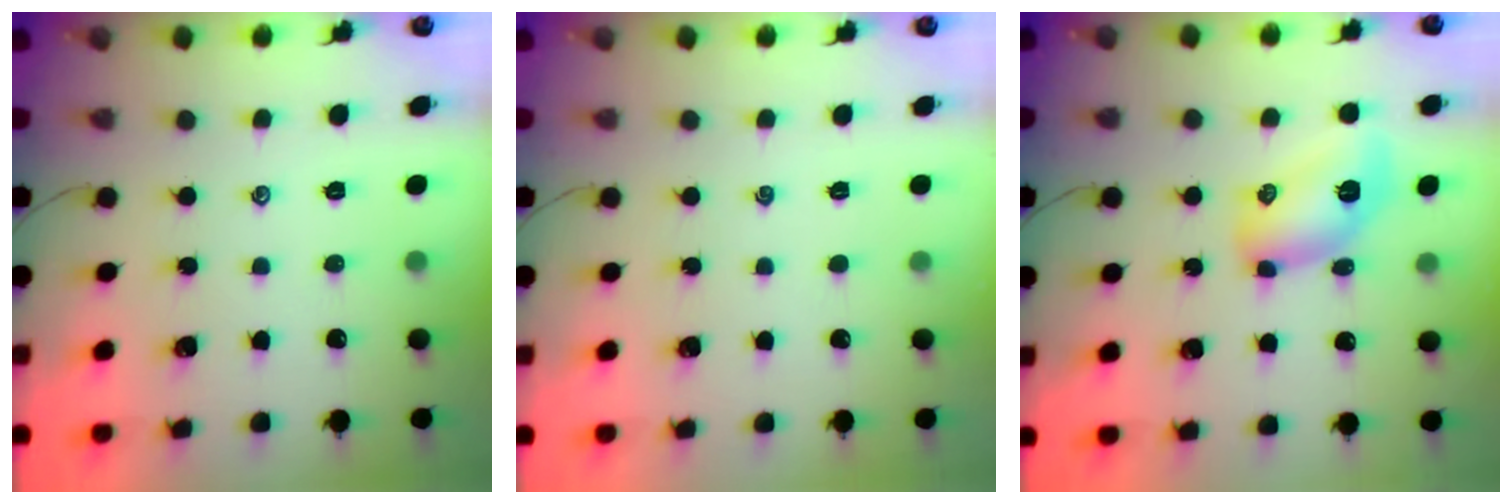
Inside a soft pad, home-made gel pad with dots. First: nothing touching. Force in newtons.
{"total": 0.0}
{"total": 9.7, "press": 9.6, "slide": 1.2}